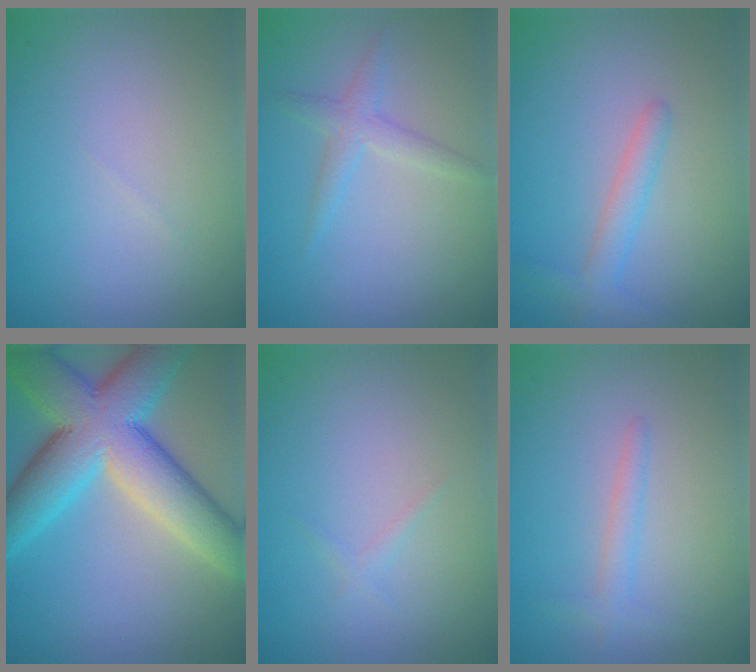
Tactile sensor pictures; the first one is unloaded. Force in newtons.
{"total": 1.9, "press": 1.9, "slide": 0.1}
{"total": 2.1, "press": 2.1, "slide": 0.1}
{"total": 11.7, "press": 11.6, "slide": 0.7}
{"total": 0.7, "press": 0.7, "slide": 0.0}
{"total": 1.5, "press": 1.5, "slide": 0.1}